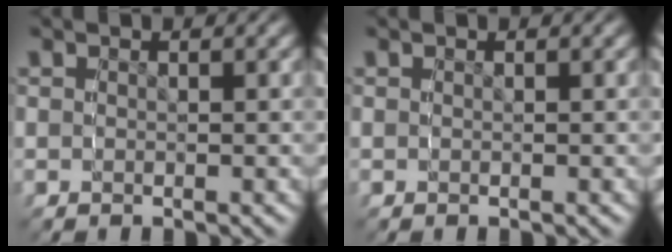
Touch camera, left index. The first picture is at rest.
{"total": 0.0}